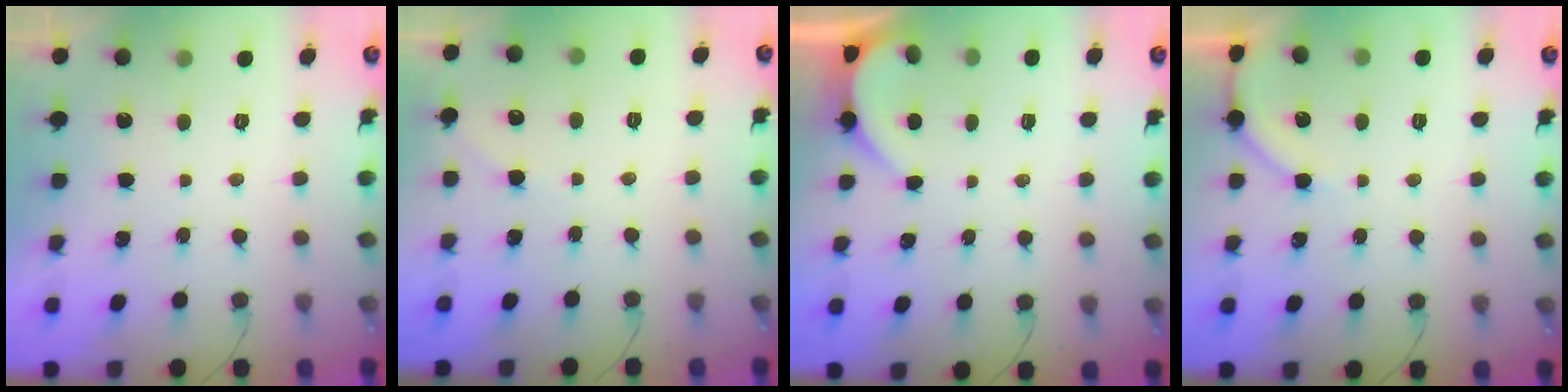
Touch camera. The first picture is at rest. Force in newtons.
{"total": 2.7, "press": 2.7, "slide": 0.4}
{"total": 2.3, "press": 2.3, "slide": 0.2}
{"total": 4.9, "press": 4.8, "slide": 0.6}